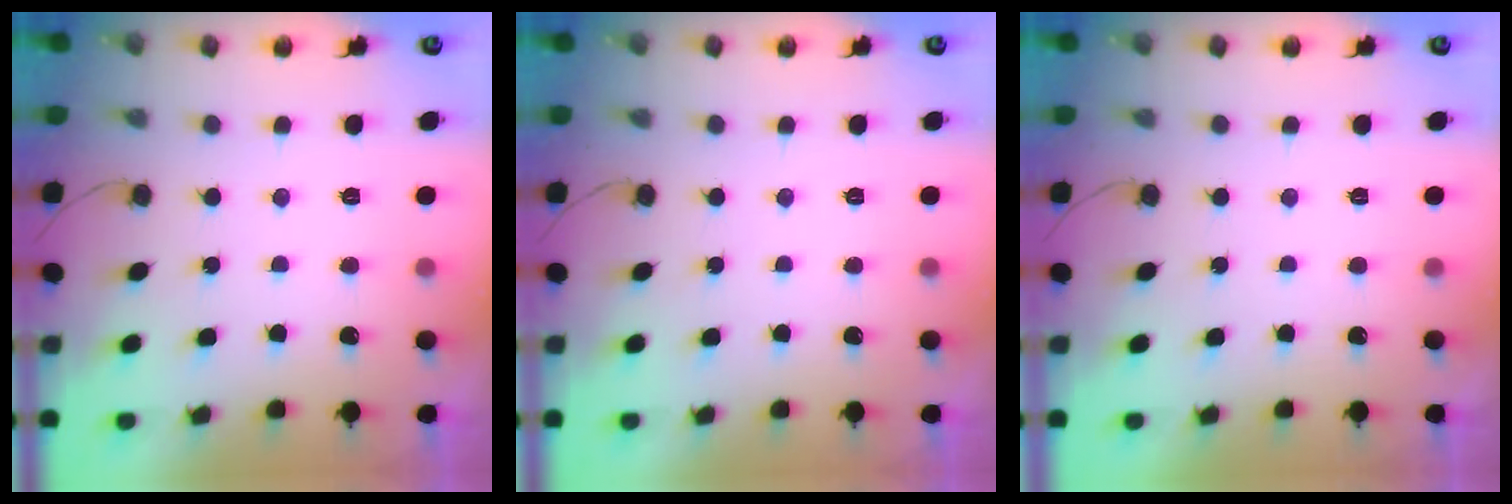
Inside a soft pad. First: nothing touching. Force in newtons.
{"total": 0.0}
{"total": 1.7, "press": 1.7, "slide": 0.0}